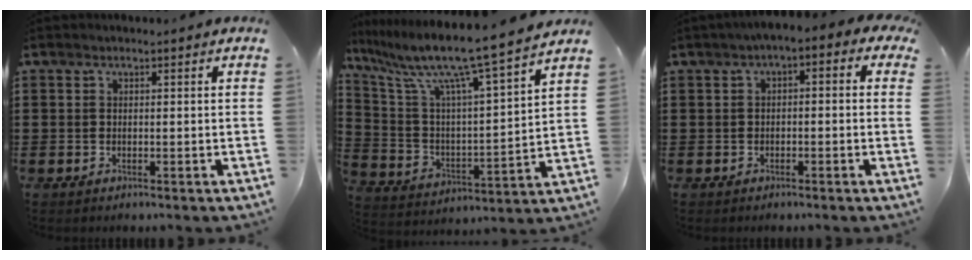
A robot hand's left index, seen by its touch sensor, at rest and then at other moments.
{"total": 10.5, "force": [8.6, -0.4, 6.0], "torque": [-0.152, -0.066, 0.133]}
{"total": 2.1, "force": [-1.6, 0.8, 1.2], "torque": [-0.033, 0.003, -0.040]}